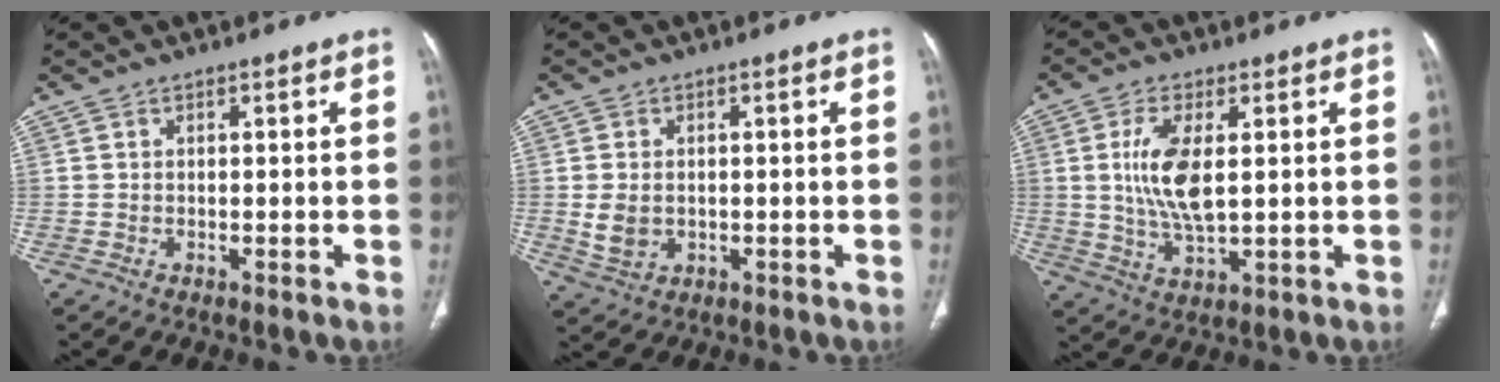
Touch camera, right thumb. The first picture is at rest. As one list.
[{"total": 4.4, "force": [-0.1, 3.3, 2.9], "torque": [-0.053, -0.004, 0.007]}, {"total": 9.7, "force": [1.4, 4.1, 8.7], "torque": [-0.181, -0.014, 0.033]}]